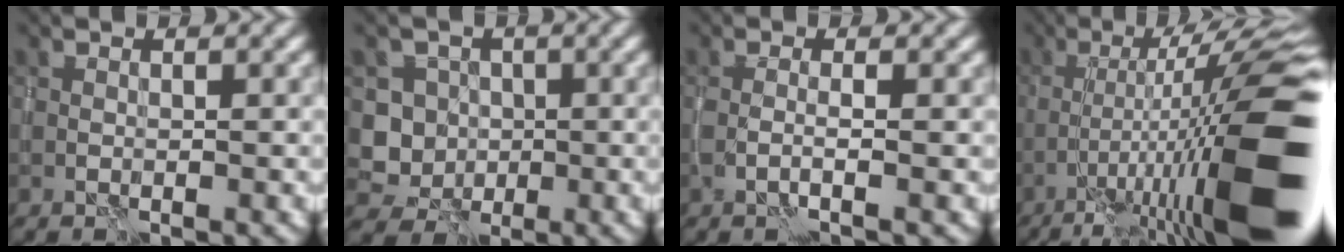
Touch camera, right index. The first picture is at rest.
{"total": 4.4, "force": [-0.2, 4.2, 1.5], "torque": [-0.008, 0.003, -0.021]}
{"total": 1.6, "force": [-0.3, 0.4, 1.6], "torque": [-0.025, -0.004, -0.012]}
{"total": 16.0, "force": [-4.9, 2.2, 15.0], "torque": [-0.222, 0.026, -0.077]}